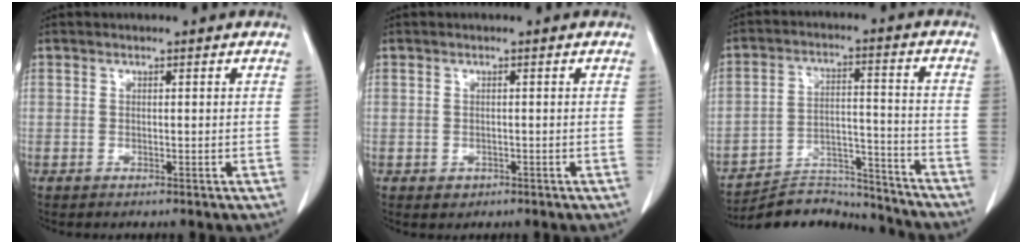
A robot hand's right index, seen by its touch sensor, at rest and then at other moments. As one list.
[{"total": 1.0, "force": [-0.3, 1.0, 0.2], "torque": [-0.002, 0.003, -0.002]}, {"total": 11.7, "force": [-11.5, 2.2, -0.7], "torque": [0.024, 0.048, -0.182]}]